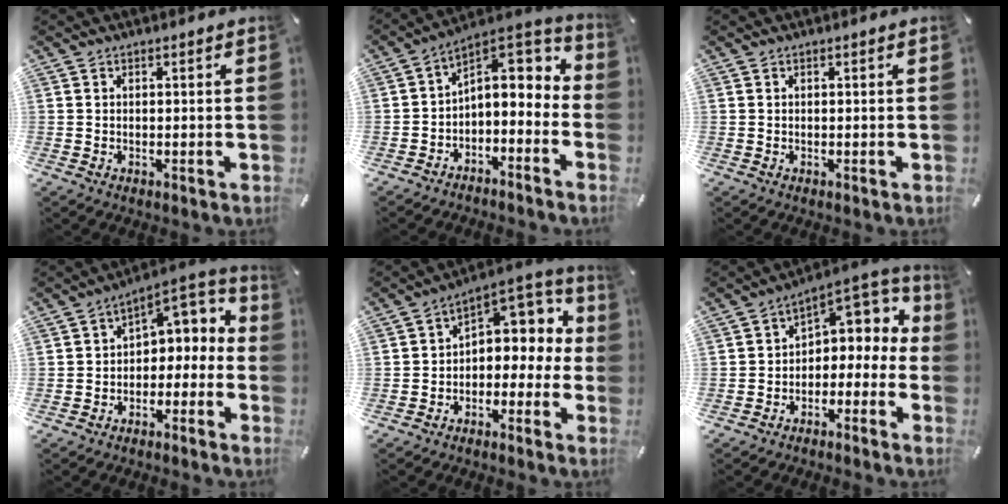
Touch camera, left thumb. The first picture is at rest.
{"total": 7.5, "force": [1.8, 5.2, 5.0], "torque": [-0.052, -0.025, 0.028]}
{"total": 0.0}
{"total": 6.0, "force": [0.4, 5.0, 3.2], "torque": [-0.042, -0.012, 0.004]}
{"total": 6.9, "force": [2.0, 5.6, 3.5], "torque": [-0.046, -0.022, 0.037]}
{"total": 5.9, "force": [1.7, 4.9, 2.9], "torque": [-0.042, -0.022, 0.031]}